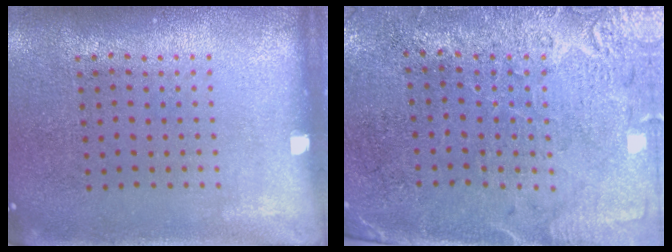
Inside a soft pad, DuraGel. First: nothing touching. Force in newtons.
{"total": 2.8, "press": 2.5, "slide": 1.3}